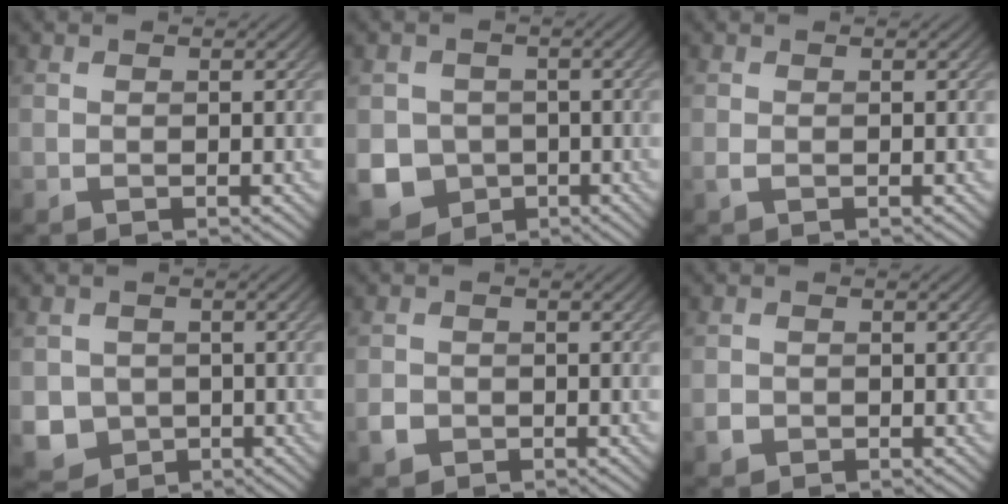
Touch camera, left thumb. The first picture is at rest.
{"total": 6.8, "force": [-2.0, 6.1, 2.3], "torque": [-0.061, -0.020, -0.053]}
{"total": 0.5, "force": [0.0, 0.1, 0.5], "torque": [-0.015, 0.000, -0.001]}
{"total": 4.4, "force": [-0.9, 4.1, 1.4], "torque": [-0.041, -0.015, -0.024]}
{"total": 1.7, "force": [-0.9, 1.3, 0.5], "torque": [-0.011, -0.002, -0.021]}
{"total": 1.2, "force": [-0.6, 1.0, 0.3], "torque": [-0.005, -0.002, -0.015]}